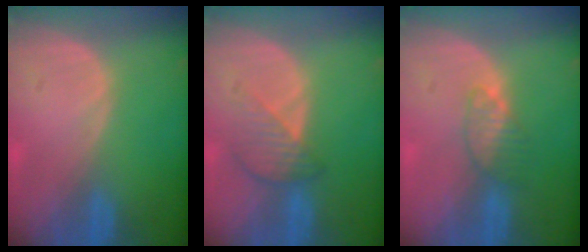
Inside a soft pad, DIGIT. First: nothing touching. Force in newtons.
{"total": 4.2, "press": 3.8, "slide": 1.8}
{"total": 3.4, "press": 3.2, "slide": 1.1}